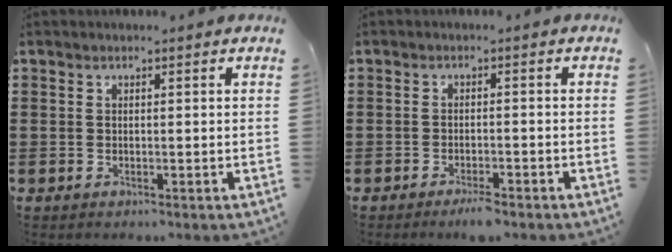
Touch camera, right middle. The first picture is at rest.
{"total": 2.0, "force": [-1.8, 0.3, 0.9], "torque": [-0.018, 0.002, -0.033]}